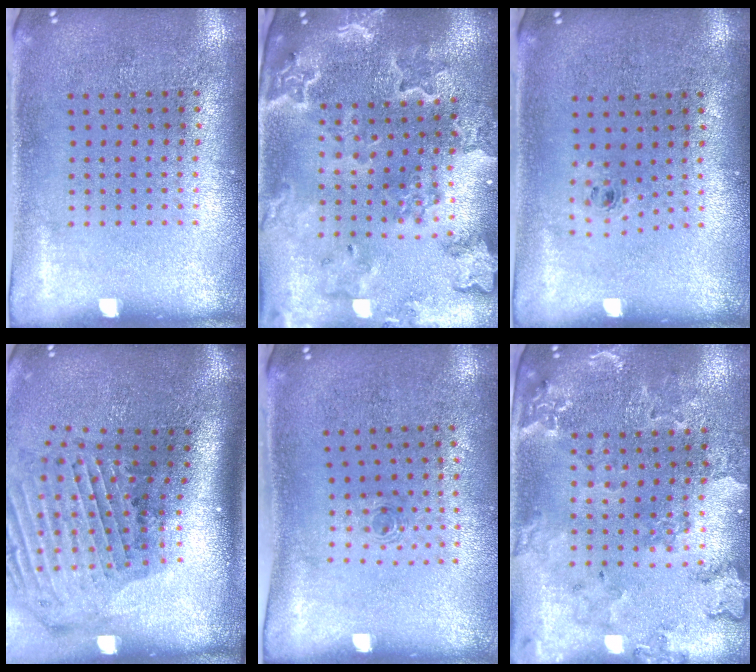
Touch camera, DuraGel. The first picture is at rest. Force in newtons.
{"total": 2.3, "press": 2.2, "slide": 0.5}
{"total": 0.5, "press": 0.3, "slide": 0.4}
{"total": 2.4, "press": 1.8, "slide": 1.6}
{"total": 0.7, "press": 0.3, "slide": 0.6}
{"total": 0.9, "press": 0.9, "slide": 0.2}